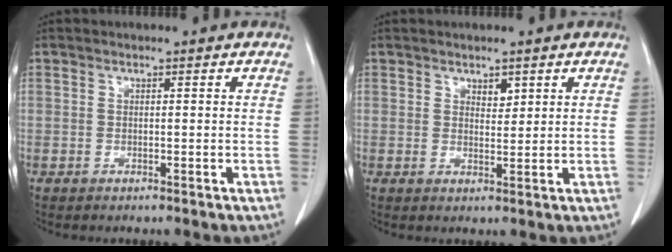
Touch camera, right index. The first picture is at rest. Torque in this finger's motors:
{"motor_torque": [0.10, -0.05, 0.01, 0.03]}